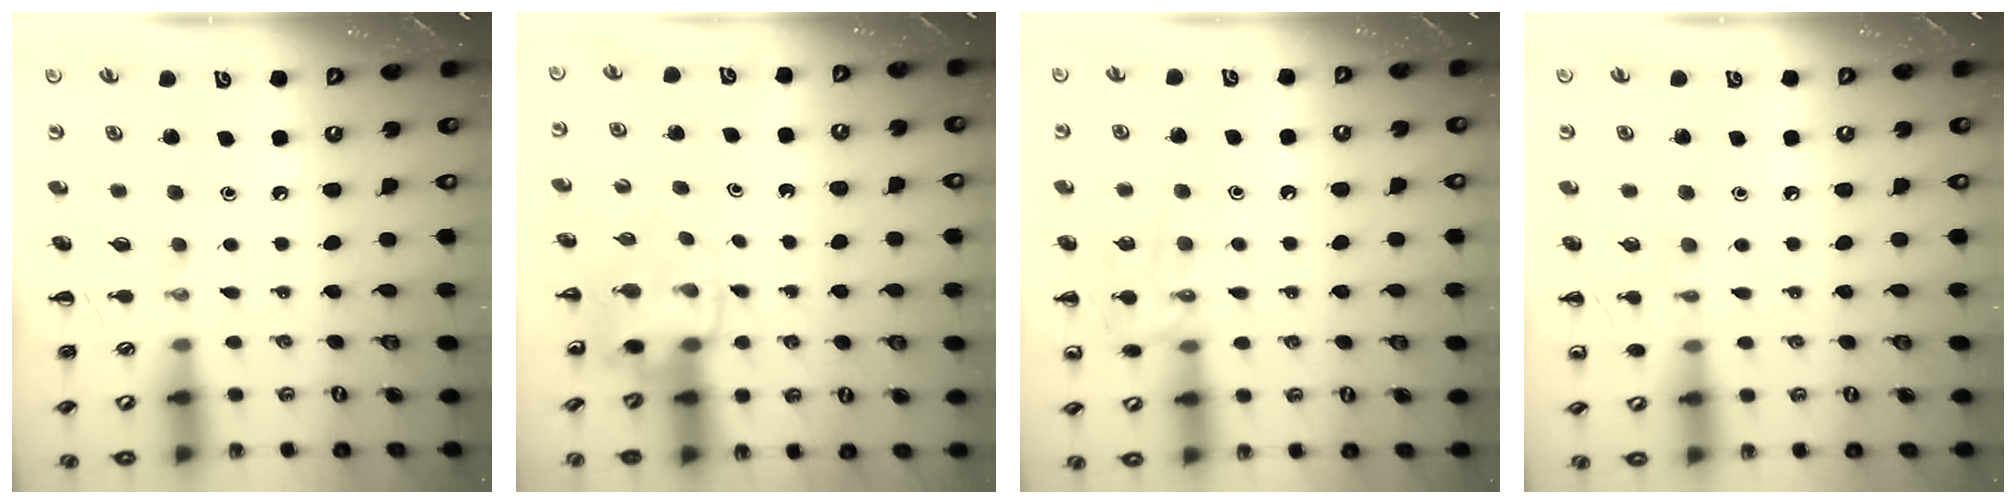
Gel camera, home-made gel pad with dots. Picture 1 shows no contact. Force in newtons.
{"total": 5.1, "press": 5.0, "slide": 0.9}
{"total": 11.2, "press": 11.2, "slide": 0.8}
{"total": 5.2, "press": 5.1, "slide": 1.3}